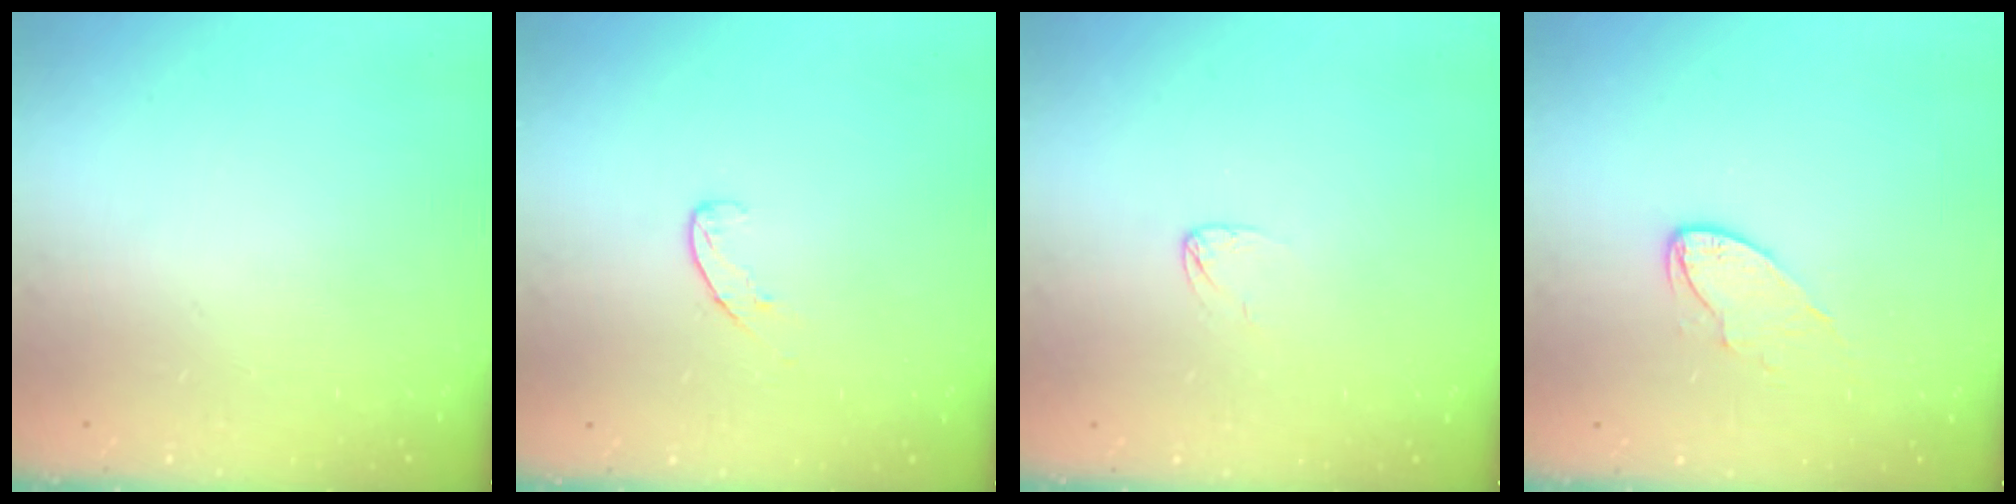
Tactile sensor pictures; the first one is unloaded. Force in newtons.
{"total": 6.1, "press": 6.1, "slide": 0.5}
{"total": 2.6, "press": 2.6, "slide": 0.1}
{"total": 6.3, "press": 6.3, "slide": 0.2}